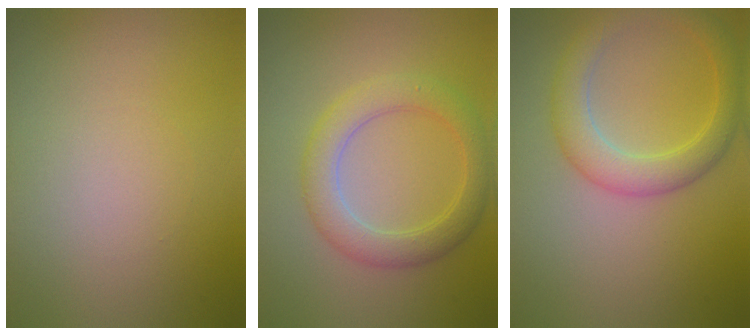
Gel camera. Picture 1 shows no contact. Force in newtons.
{"total": 4.1, "press": 4.0, "slide": 0.2}
{"total": 4.1, "press": 4.1, "slide": 0.2}